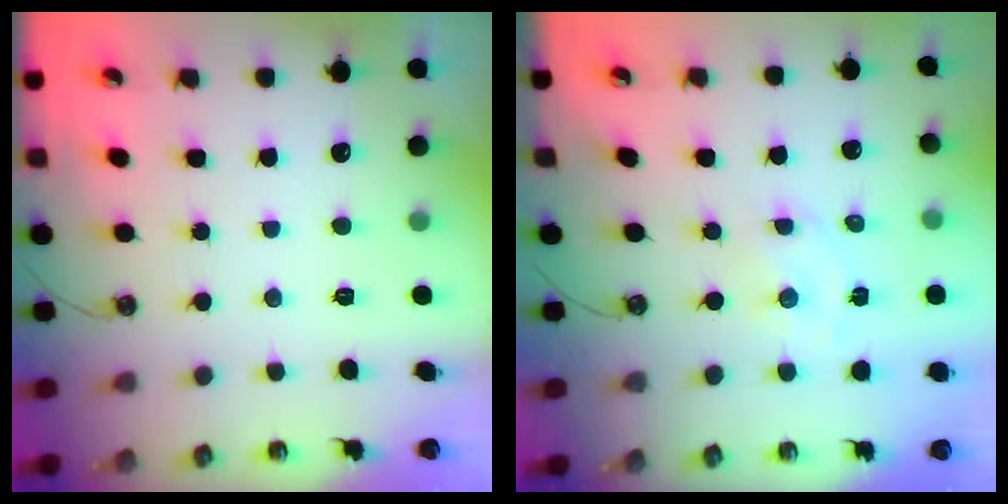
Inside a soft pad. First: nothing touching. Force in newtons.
{"total": 2.3, "press": 2.3, "slide": 0.3}